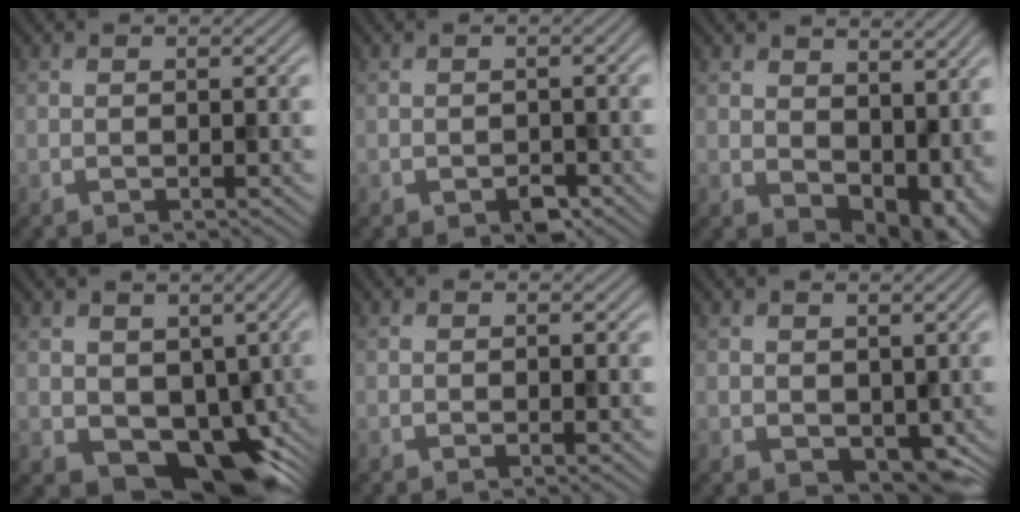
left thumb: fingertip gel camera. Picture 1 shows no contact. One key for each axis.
{"total": 2.3, "fx": -1.2, "fy": 1.3, "fz": 1.4, "tx": -0.024, "ty": -0.006, "tz": -0.018}
{"total": 8.9, "fx": 1.8, "fy": 5.9, "fz": 6.4, "tx": -0.103, "ty": -0.027, "tz": 0.047}
{"total": 9.8, "fx": -0.9, "fy": 7.3, "fz": 6.4, "tx": -0.111, "ty": -0.037, "tz": -0.005}
{"total": 0.0}
{"total": 4.5, "fx": 0.3, "fy": 3.3, "fz": 3.1, "tx": -0.060, "ty": -0.020, "tz": 0.012}